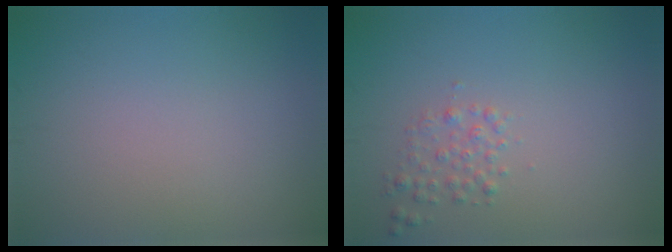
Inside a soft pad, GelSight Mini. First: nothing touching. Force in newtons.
{"total": 1.5, "press": 1.5, "slide": 0.0}